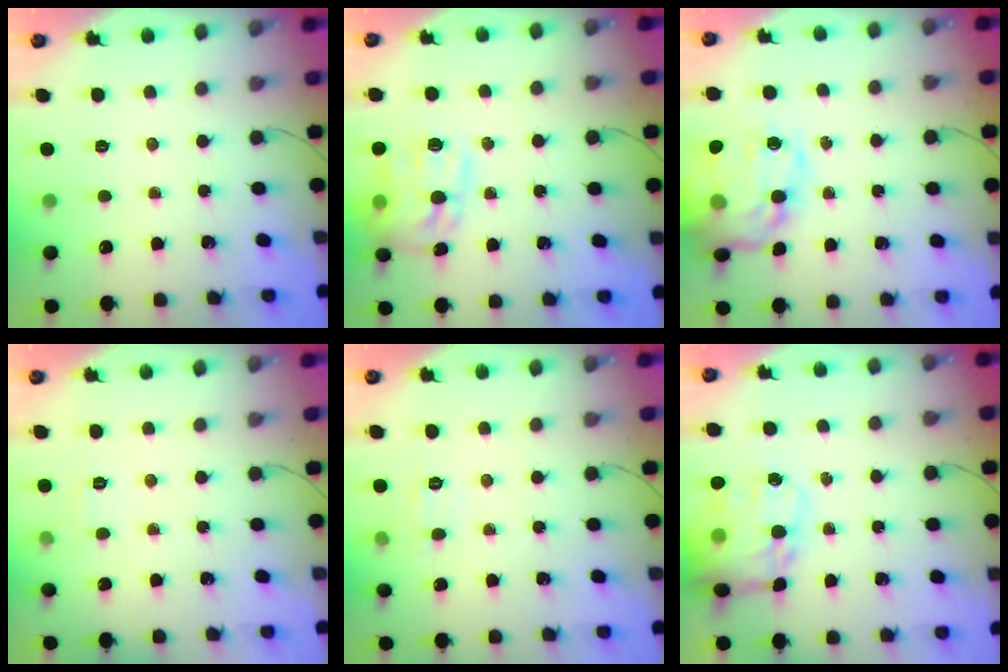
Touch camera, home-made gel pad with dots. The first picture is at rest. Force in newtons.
{"total": 16.9, "press": 16.8, "slide": 1.2}
{"total": 21.5, "press": 21.2, "slide": 3.6}
{"total": 2.0, "press": 1.7, "slide": 1.0}
{"total": 6.4, "press": 6.2, "slide": 1.4}
{"total": 17.4, "press": 17.0, "slide": 4.0}